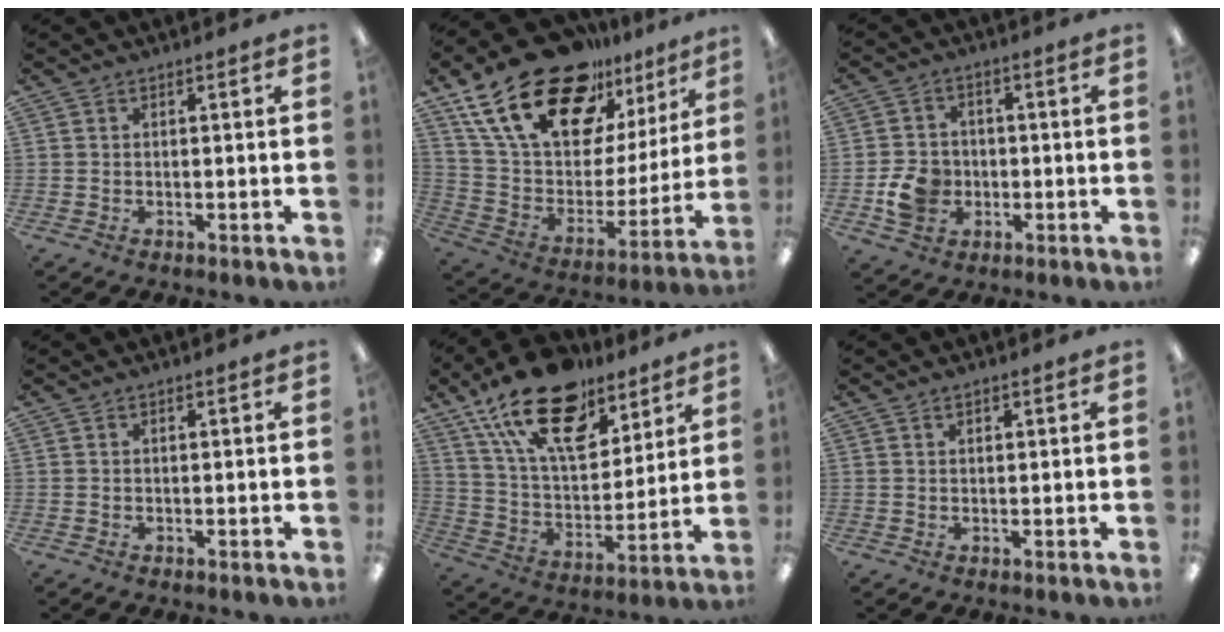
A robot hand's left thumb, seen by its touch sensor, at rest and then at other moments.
{"total": 26.0, "force": [18.0, 12.4, 14.2], "torque": [-0.267, -0.108, 0.323]}
{"total": 7.7, "force": [-2.0, 6.5, 3.6], "torque": [-0.072, 0.014, -0.031]}
{"total": 0.0}
{"total": 22.1, "force": [14.8, 10.7, 12.5], "torque": [-0.223, -0.078, 0.265]}
{"total": 0.9, "force": [0.6, 0.4, 0.5], "torque": [-0.010, 0.001, 0.011]}